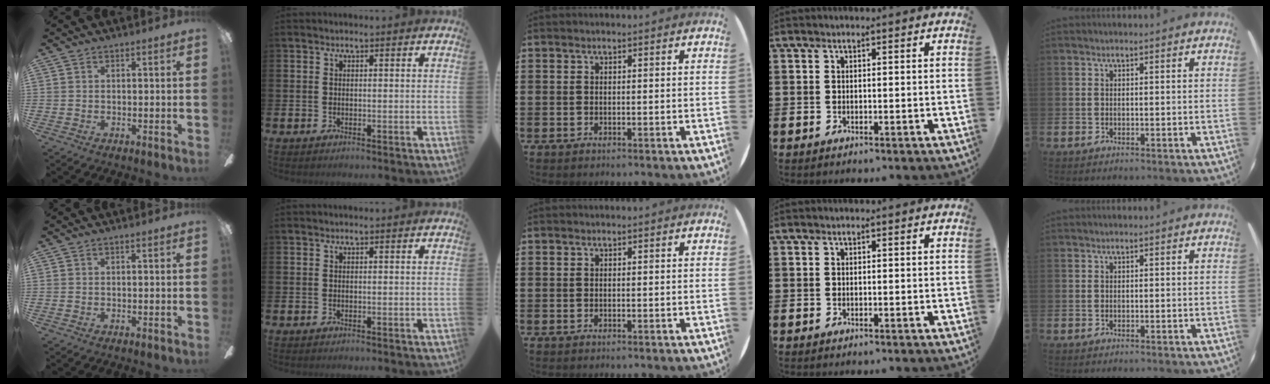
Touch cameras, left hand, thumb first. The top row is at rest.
{}